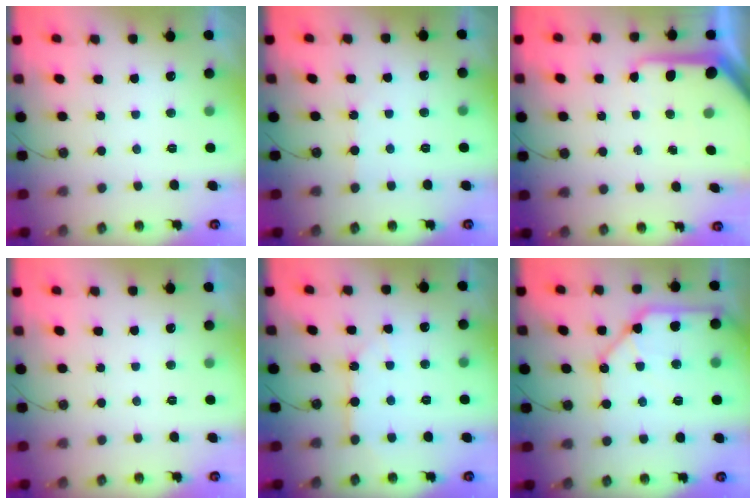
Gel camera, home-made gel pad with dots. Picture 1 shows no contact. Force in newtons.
{"total": 1.3, "press": 1.2, "slide": 0.3}
{"total": 9.7, "press": 9.7, "slide": 1.0}
{"total": 0.0}
{"total": 7.0, "press": 6.9, "slide": 0.7}
{"total": 13.1, "press": 13.0, "slide": 1.9}